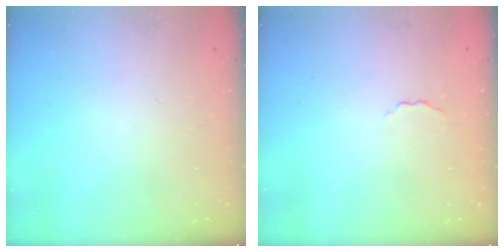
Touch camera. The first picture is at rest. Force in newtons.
{"total": 1.2, "press": 1.2, "slide": 0.3}